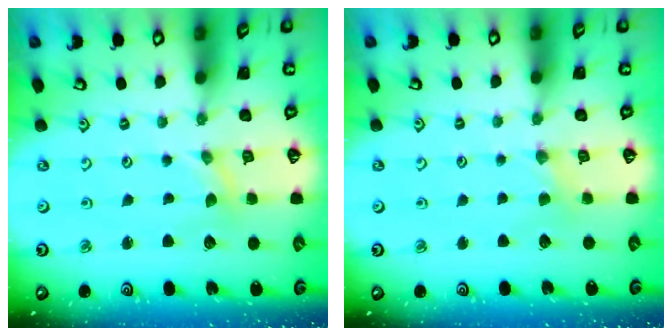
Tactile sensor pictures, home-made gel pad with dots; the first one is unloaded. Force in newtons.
{"total": 1.8, "press": 1.7, "slide": 0.4}